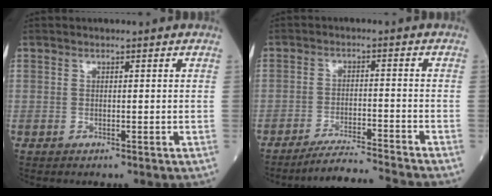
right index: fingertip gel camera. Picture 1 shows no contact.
{"total": 8.6, "force": [-8.1, -1.9, 2.1], "torque": [-0.027, -0.011, -0.139]}